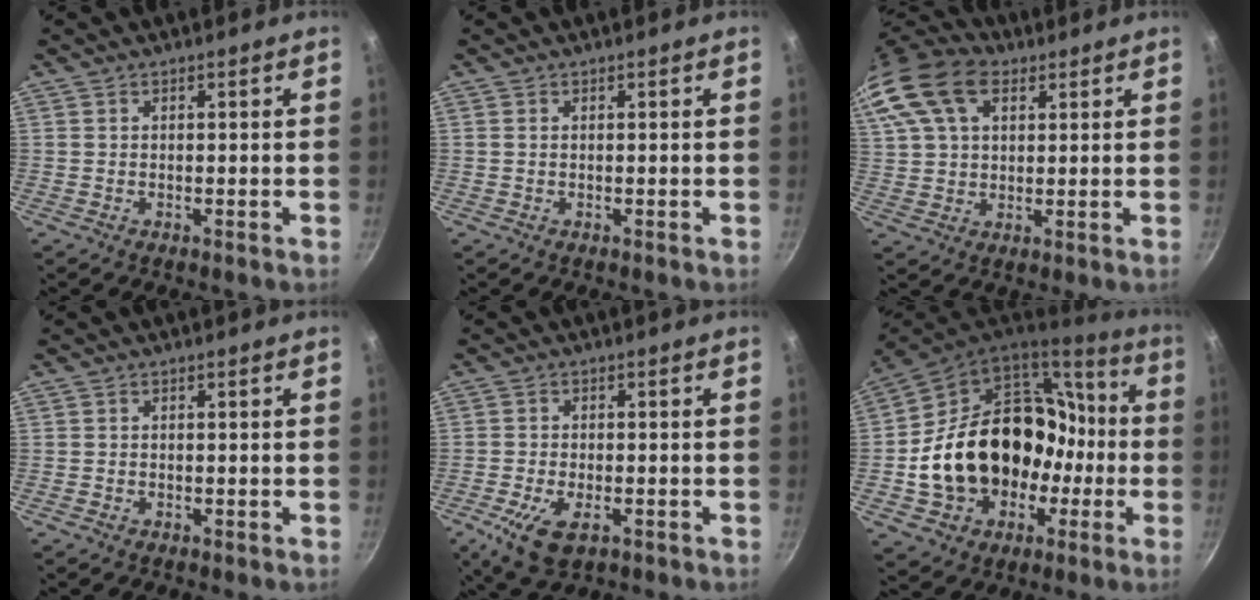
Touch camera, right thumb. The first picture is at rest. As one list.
[{"total": 0.0}, {"total": 21.0, "force": [9.2, 13.6, 13.1], "torque": [-0.291, 0.034, 0.164]}, {"total": 0.6, "force": [-0.4, 0.4, 0.2], "torque": [-0.005, 0.003, -0.006]}, {"total": 8.0, "force": [-3.3, 4.1, 6.1], "torque": [-0.115, -0.002, -0.055]}, {"total": 27.4, "force": [-2.8, 21.0, 17.4], "torque": [-0.266, 0.067, -0.013]}]